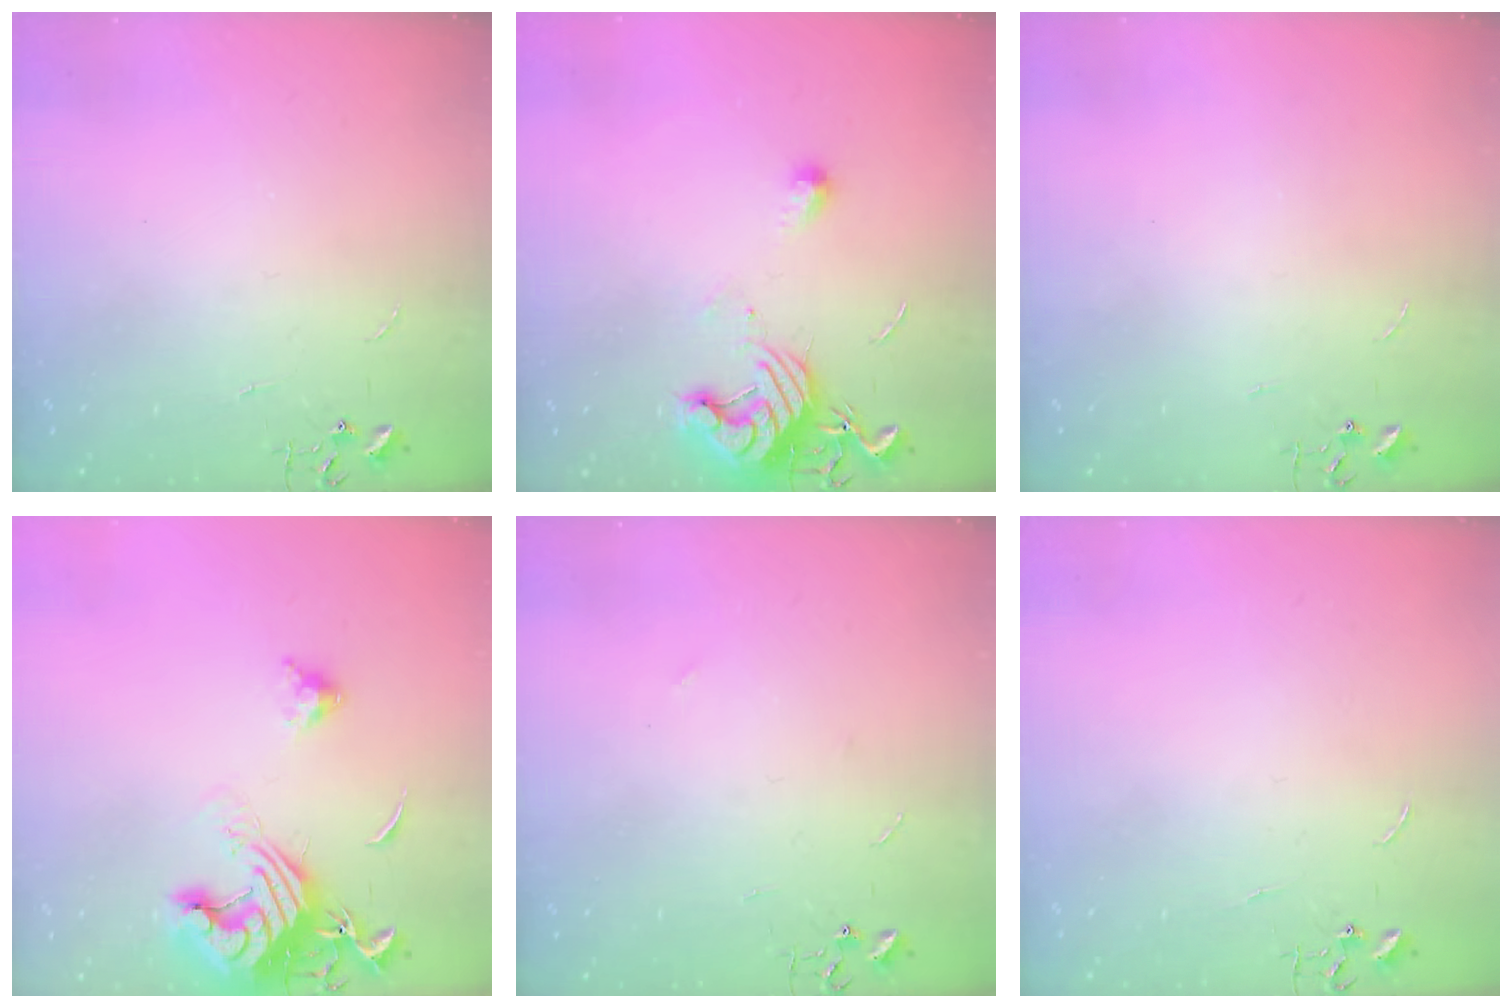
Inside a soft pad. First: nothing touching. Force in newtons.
{"total": 12.4, "press": 12.4, "slide": 0.4}
{"total": 0.0}
{"total": 14.9, "press": 14.8, "slide": 1.9}
{"total": 3.1, "press": 3.1, "slide": 0.3}
{"total": 0.0}